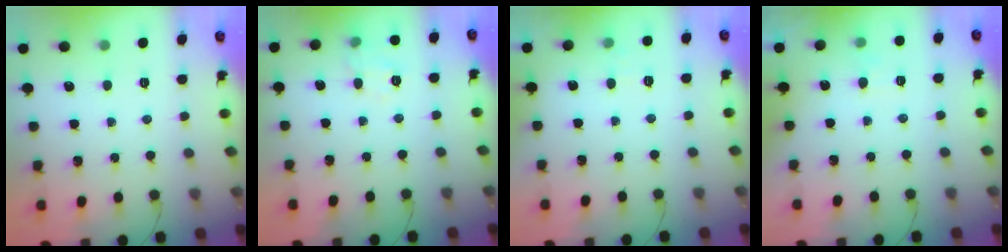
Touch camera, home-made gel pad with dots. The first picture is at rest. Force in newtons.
{"total": 8.1, "press": 8.1, "slide": 0.9}
{"total": 5.5, "press": 5.3, "slide": 1.5}
{"total": 2.6, "press": 2.2, "slide": 1.4}